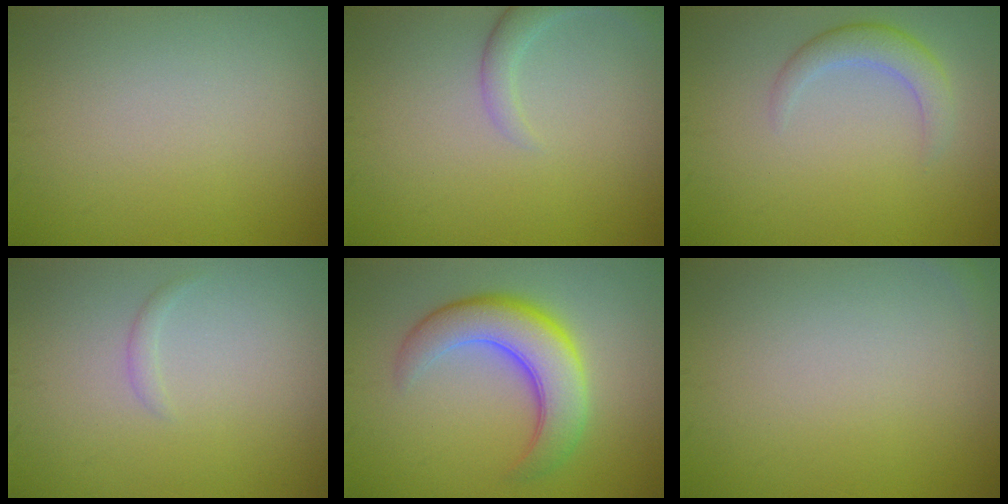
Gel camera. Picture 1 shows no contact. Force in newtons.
{"total": 2.3, "press": 2.3, "slide": 0.3}
{"total": 2.6, "press": 2.6, "slide": 0.1}
{"total": 0.7, "press": 0.7, "slide": 0.0}
{"total": 6.3, "press": 6.3, "slide": 0.4}
{"total": 0.6, "press": 0.6, "slide": 0.1}